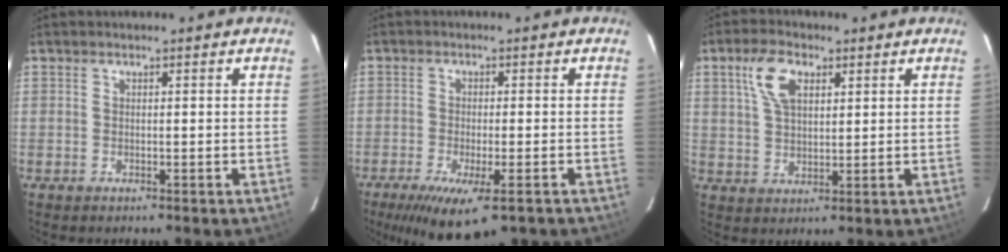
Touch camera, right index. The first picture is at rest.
{"total": 11.6, "force": [-7.7, 3.3, 8.1], "torque": [-0.161, -0.037, -0.118]}
{"total": 7.3, "force": [3.2, 4.0, 5.3], "torque": [-0.106, 0.018, 0.062]}